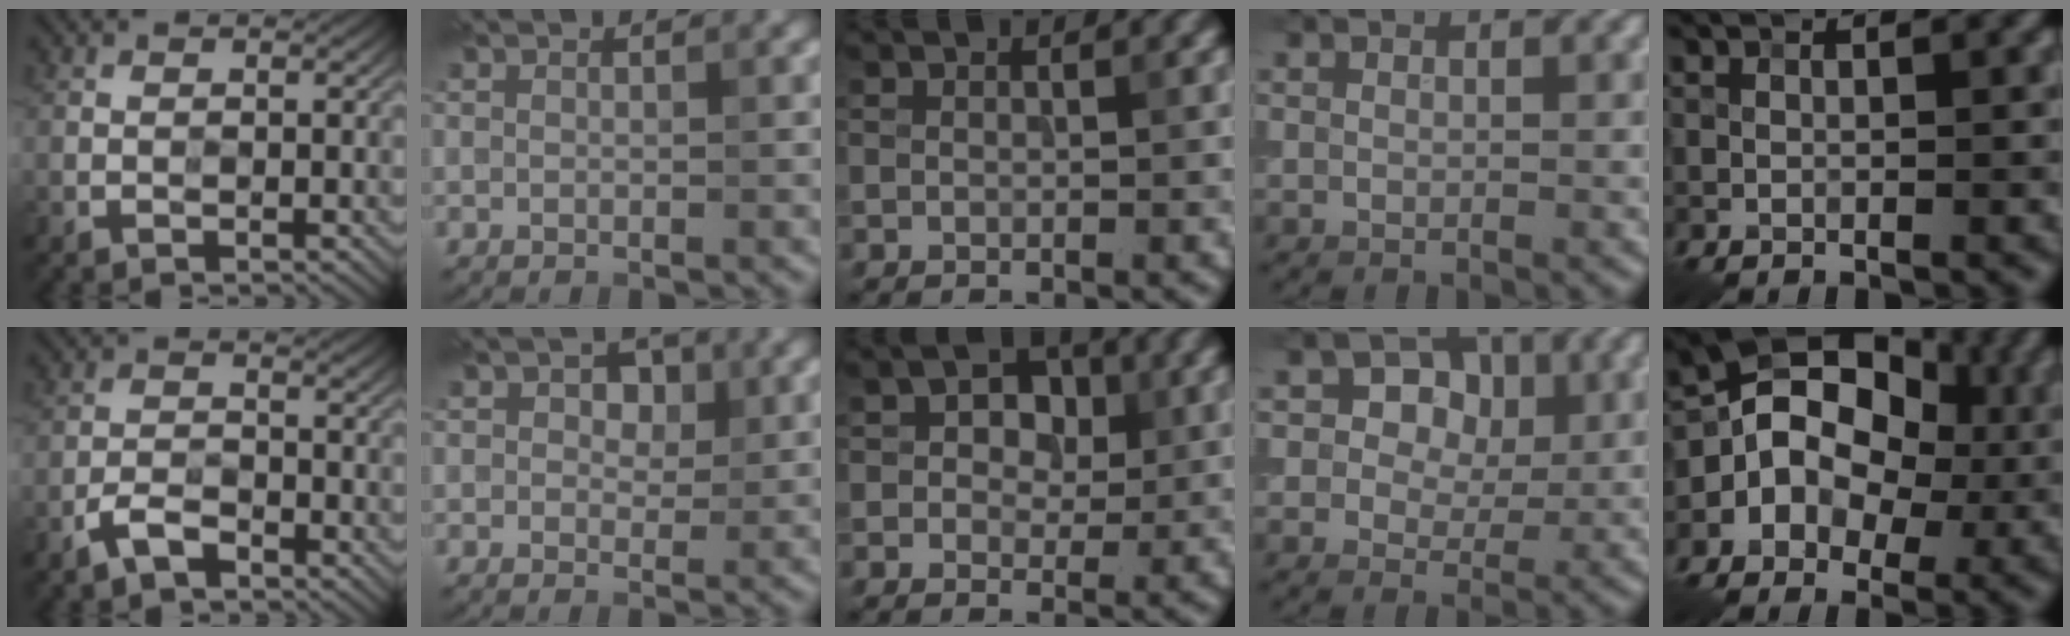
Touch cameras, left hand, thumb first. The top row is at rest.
{"thumb": {"total": 3.5, "force": [-2.5, 1.4, 2.1], "torque": [-0.043, 0.002, -0.056]}, "index": {"total": 2.7, "force": [0.9, 1.9, 1.7], "torque": [-0.022, 0.002, 0.008]}, "middle": {"total": 3.5, "force": [0.7, 2.5, 2.2], "torque": [-0.030, 0.003, 0.001]}, "ring": {"total": 4.9, "force": [1.6, 3.7, 2.7], "torque": [-0.034, 0.006, 0.001]}, "little": {"total": 10.2, "force": [0.0, 8.2, 6.1], "torque": [-0.063, 0.039, -0.041]}}